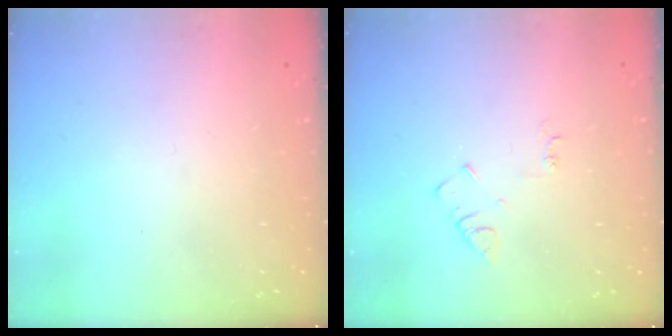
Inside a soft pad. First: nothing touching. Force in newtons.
{"total": 4.8, "press": 4.8, "slide": 0.8}